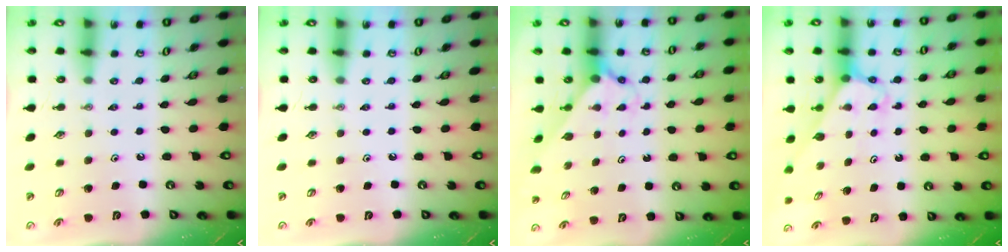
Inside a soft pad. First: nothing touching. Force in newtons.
{"total": 0.0}
{"total": 3.1, "press": 3.0, "slide": 0.3}
{"total": 3.1, "press": 3.1, "slide": 0.2}